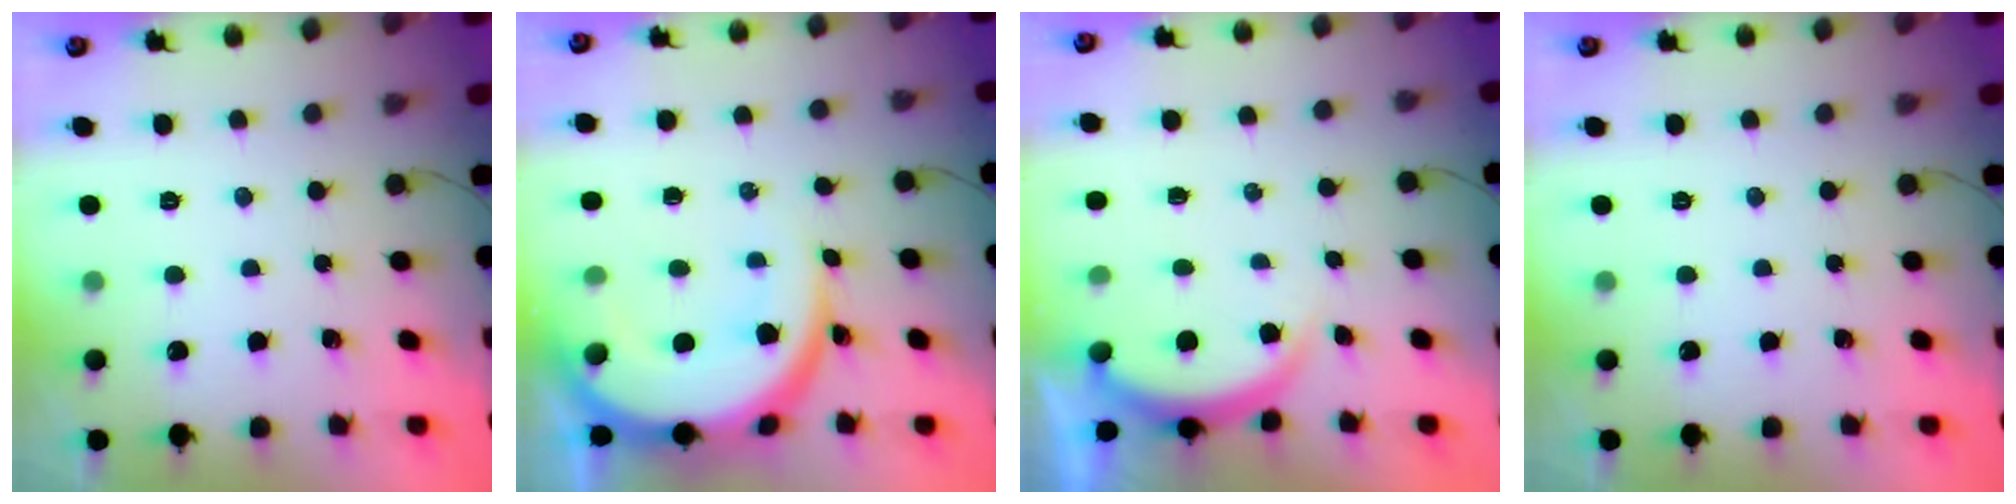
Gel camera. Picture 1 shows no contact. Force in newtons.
{"total": 12.6, "press": 12.6, "slide": 0.9}
{"total": 3.6, "press": 3.5, "slide": 0.7}
{"total": 0.0}